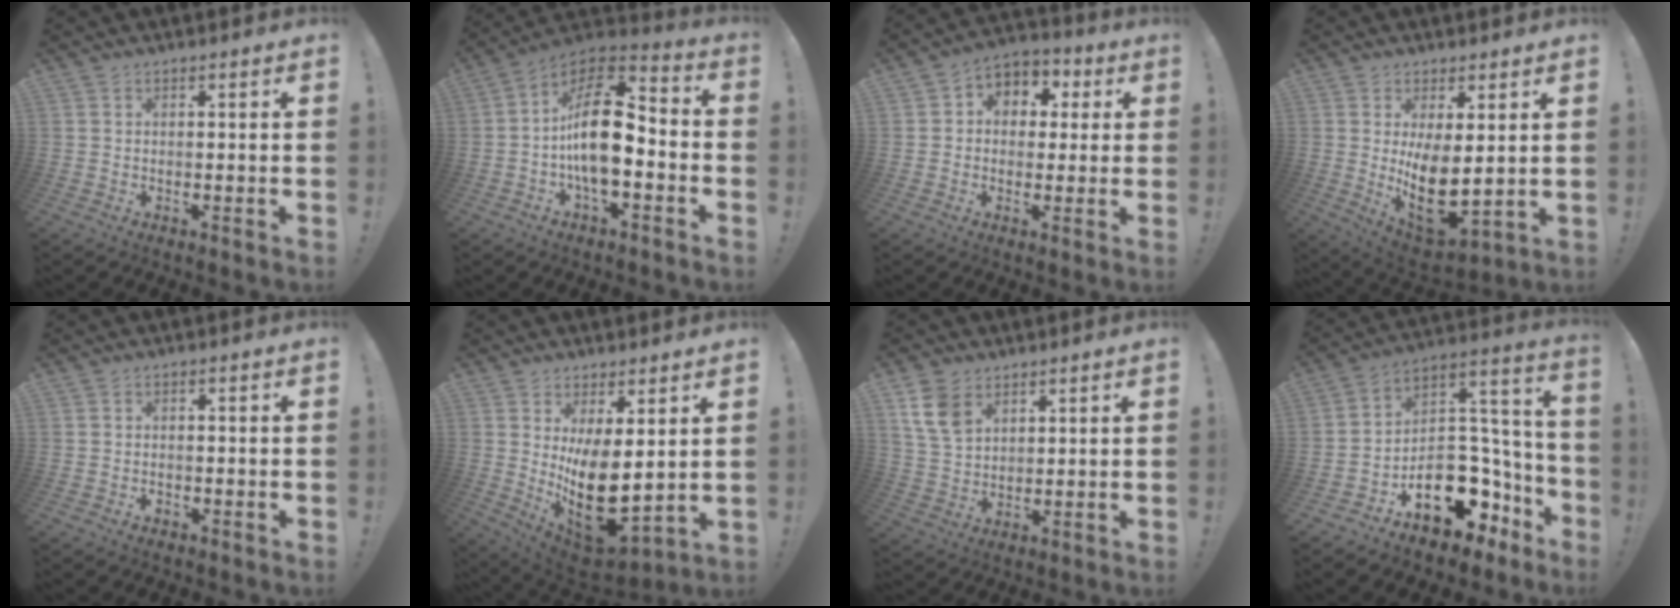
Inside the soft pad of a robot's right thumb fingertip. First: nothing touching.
{"total": 18.2, "force": [-1.5, 9.0, 15.7], "torque": [-0.273, 0.016, -0.025]}
{"total": 6.8, "force": [0.1, 6.4, 2.3], "torque": [-0.026, 0.006, 0.006]}
{"total": 13.2, "force": [1.6, 6.5, 11.4], "torque": [-0.176, -0.044, 0.040]}
{"total": 1.1, "force": [-0.9, 0.5, 0.3], "torque": [-0.009, 0.002, -0.015]}
{"total": 16.3, "force": [1.5, 8.2, 14.0], "torque": [-0.209, -0.041, 0.044]}
{"total": 9.4, "force": [5.1, 6.2, 4.9], "torque": [-0.090, -0.016, 0.101]}
{"total": 17.8, "force": [-8.0, 12.1, 10.3], "torque": [-0.119, 0.044, -0.108]}